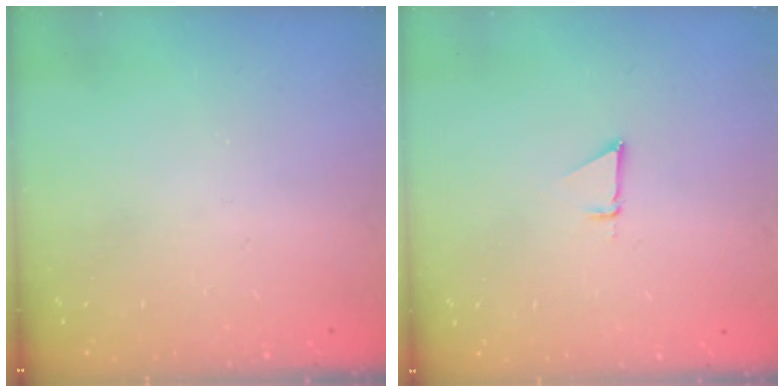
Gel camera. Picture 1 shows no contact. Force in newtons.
{"total": 2.5, "press": 2.5, "slide": 0.1}